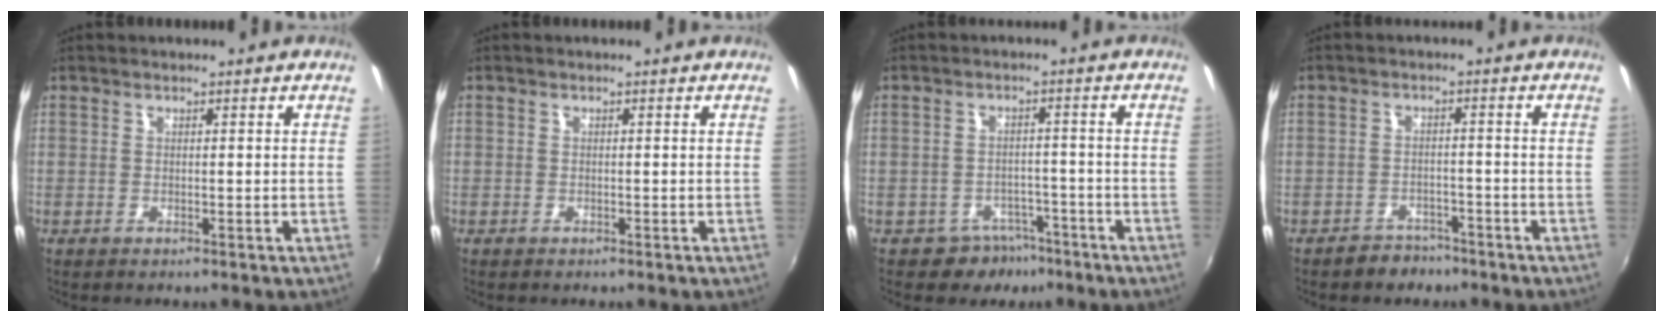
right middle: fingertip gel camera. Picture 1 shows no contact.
{"total": 0.7, "force": [-0.5, 0.6, 0.0], "torque": [-0.002, 0.002, -0.008]}
{"total": 5.6, "force": [-3.9, 4.0, 0.6], "torque": [-0.016, 0.020, -0.047]}
{"total": 4.4, "force": [-3.6, 2.5, 0.4], "torque": [-0.018, 0.008, -0.052]}